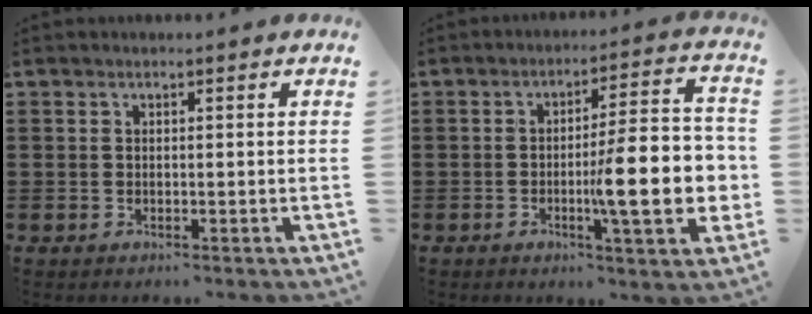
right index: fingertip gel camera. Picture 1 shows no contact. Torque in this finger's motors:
{"motor_torque": [2.14, 0.00, 1.05, 0.21]}